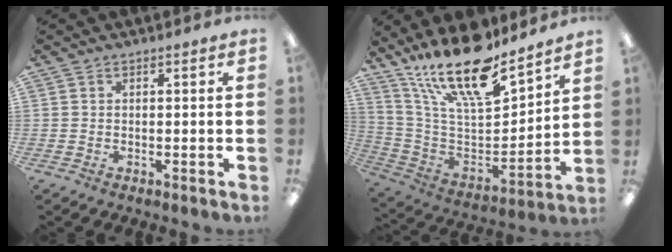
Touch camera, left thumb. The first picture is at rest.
{"total": 21.4, "force": [16.6, 6.2, 12.1], "torque": [-0.223, -0.112, 0.287]}